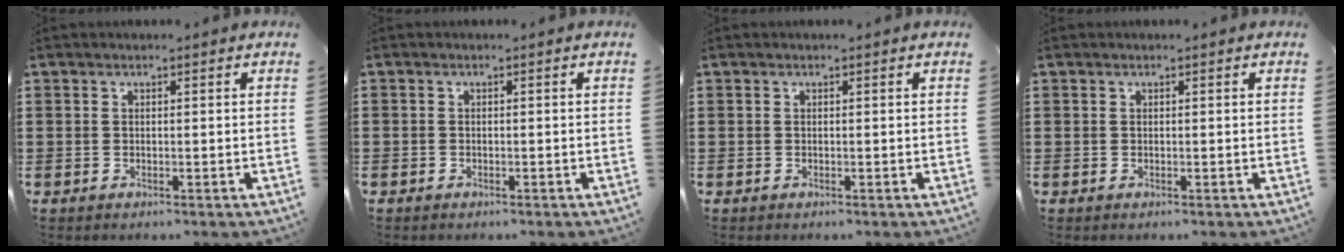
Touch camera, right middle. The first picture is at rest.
{"total": 0.8, "force": [-0.6, 0.5, 0.0], "torque": [0.000, 0.001, -0.012]}
{"total": 0.0}
{"total": 0.0}